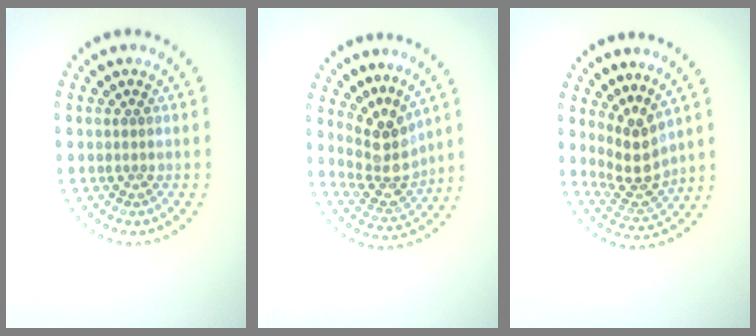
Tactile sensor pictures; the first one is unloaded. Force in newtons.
{"total": 3.8, "press": 2.7, "slide": 2.6}
{"total": 3.3, "press": 2.8, "slide": 1.7}